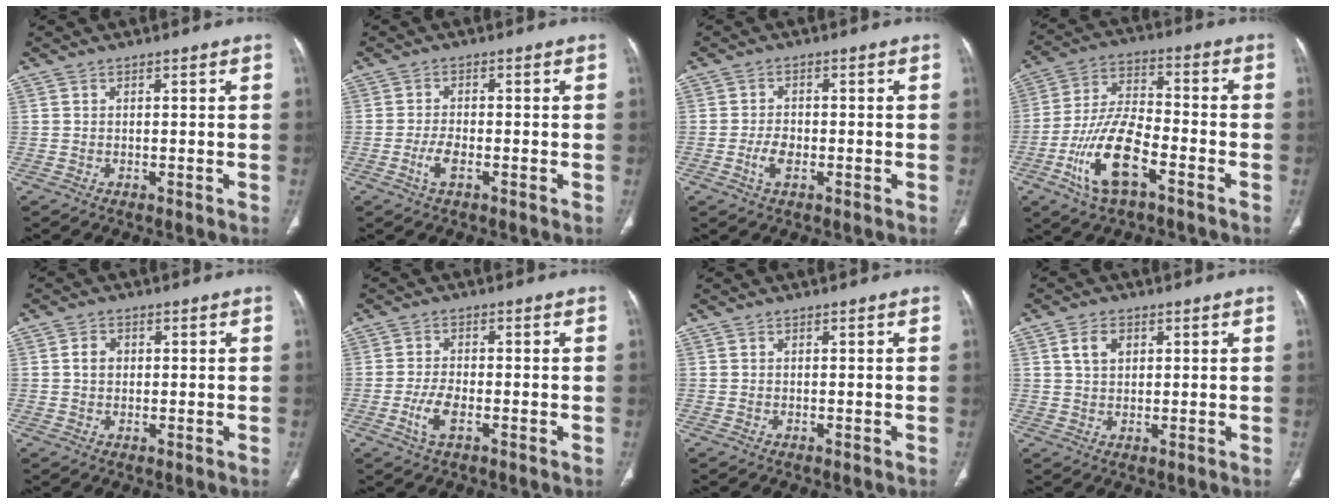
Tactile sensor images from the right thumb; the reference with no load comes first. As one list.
[{"total": 3.3, "force": [-1.4, 1.3, 2.7], "torque": [-0.060, 0.005, -0.028]}, {"total": 3.6, "force": [-1.2, 2.0, 2.7], "torque": [-0.054, 0.007, -0.021]}, {"total": 14.2, "force": [-6.4, 5.9, 11.3], "torque": [-0.221, 0.032, -0.118]}, {"total": 2.8, "force": [0.3, 2.2, 1.6], "torque": [-0.022, 0.006, 0.003]}, {"total": 4.6, "force": [-1.8, 1.9, 3.8], "torque": [-0.082, 0.005, -0.032]}, {"total": 0.0}, {"total": 4.2, "force": [1.5, 2.9, 2.7], "torque": [-0.041, -0.002, 0.028]}]